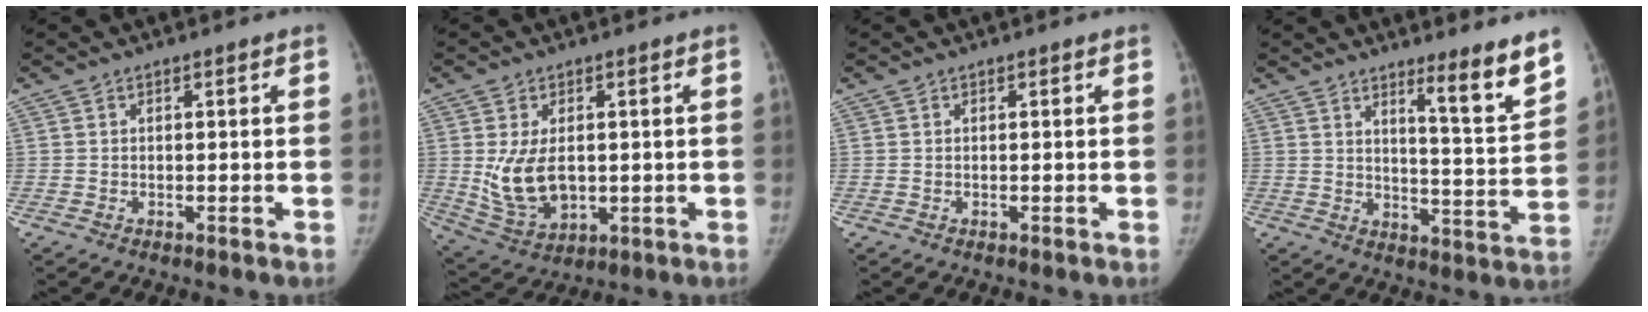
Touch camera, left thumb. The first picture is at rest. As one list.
[{"total": 10.1, "force": [0.2, 6.5, 7.7], "torque": [-0.127, -0.011, 0.022]}, {"total": 0.0}, {"total": 9.4, "force": [6.8, 0.4, 6.6], "torque": [-0.082, -0.063, 0.101]}]